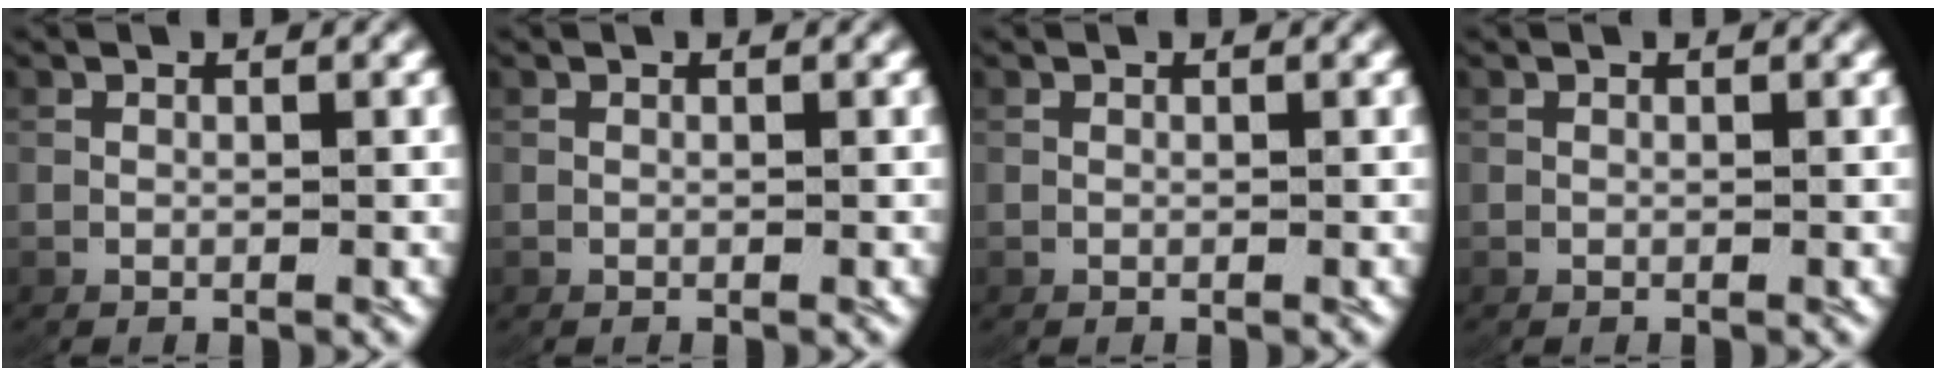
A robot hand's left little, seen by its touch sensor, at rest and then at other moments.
{"total": 0.0}
{"total": 0.0}
{"total": 0.0}